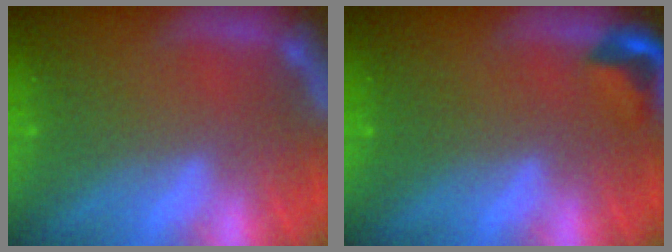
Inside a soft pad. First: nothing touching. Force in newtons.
{"total": 2.4}